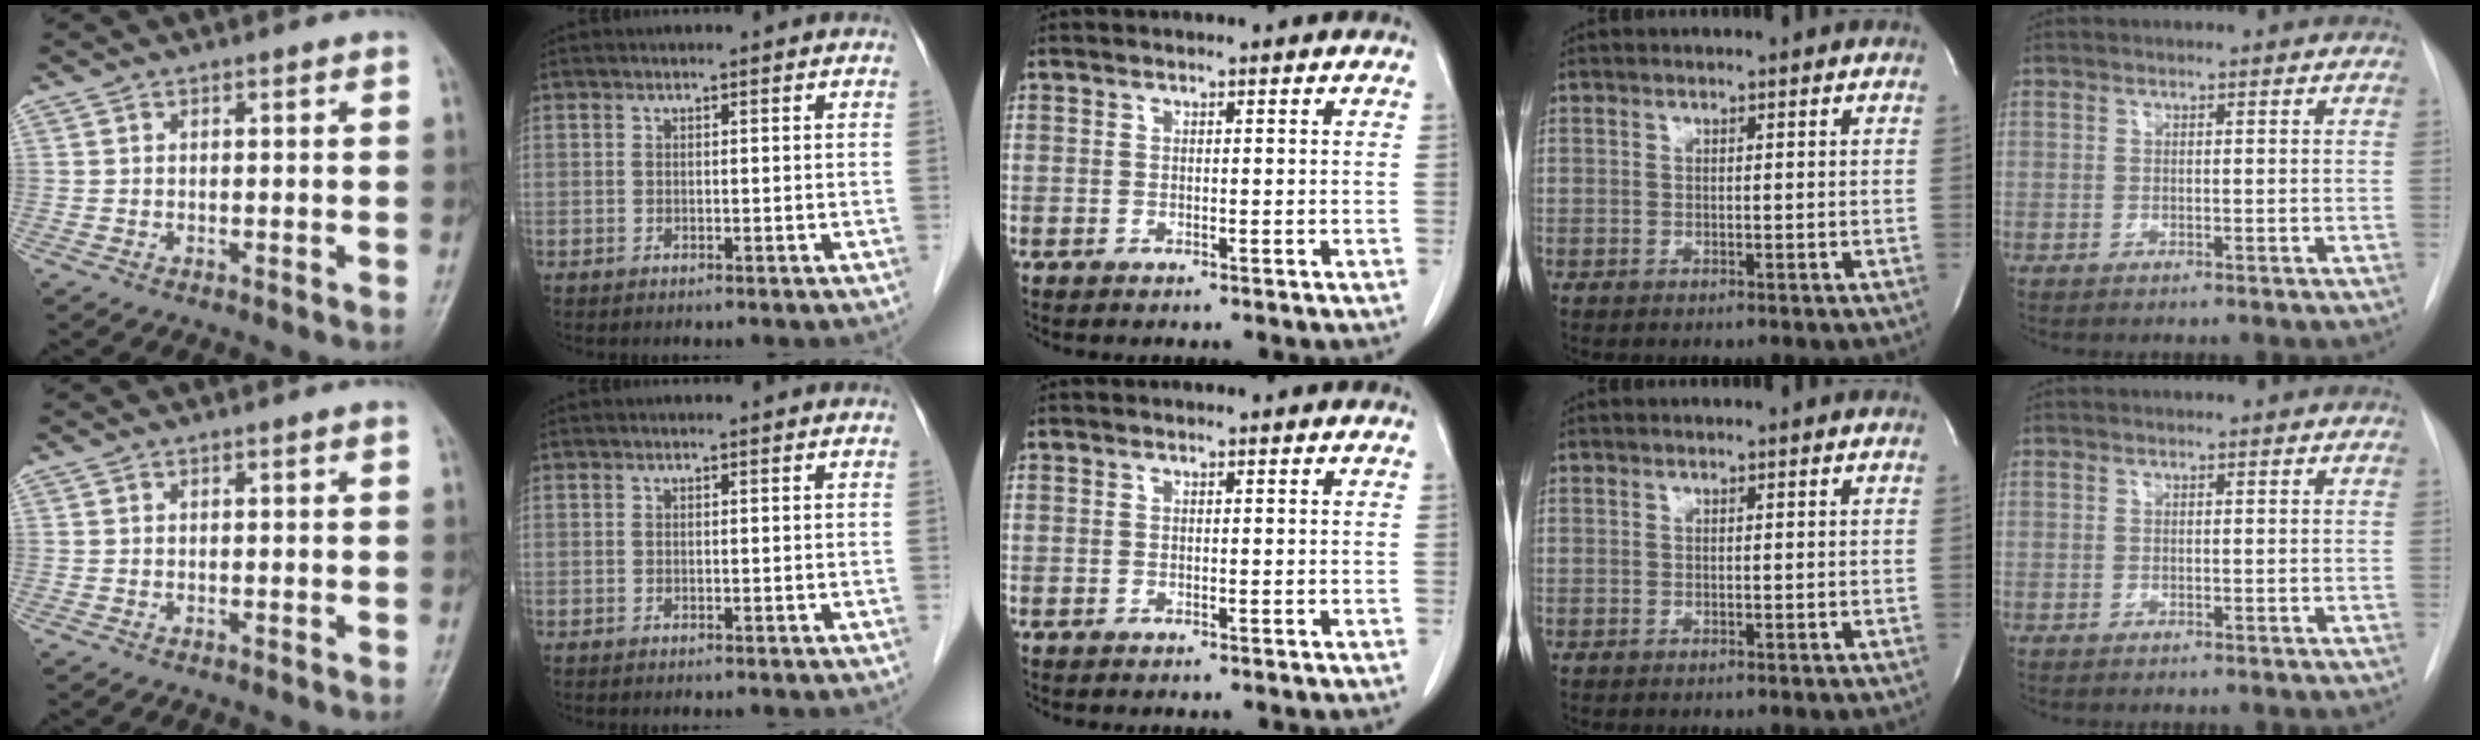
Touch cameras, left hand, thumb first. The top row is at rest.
{}